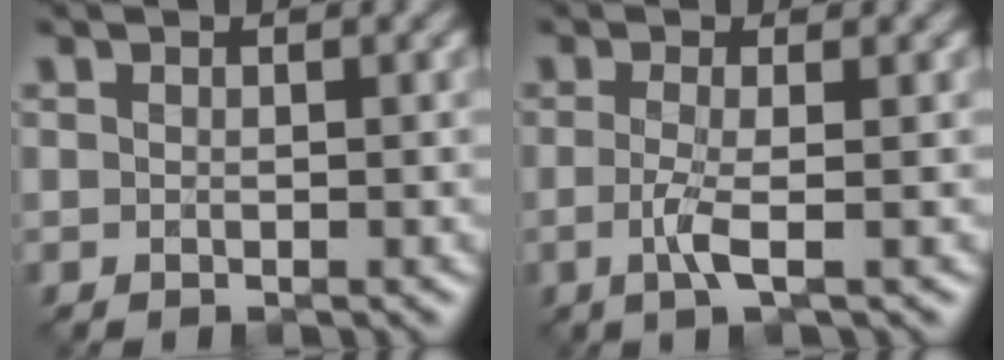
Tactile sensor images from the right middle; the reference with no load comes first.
{"total": 2.7, "force": [-0.7, 0.6, 2.6], "torque": [-0.054, -0.009, -0.019]}